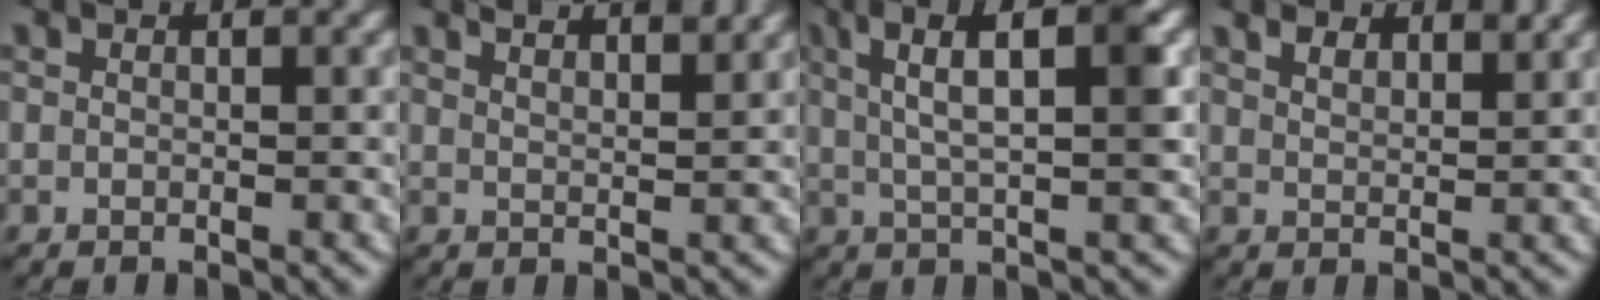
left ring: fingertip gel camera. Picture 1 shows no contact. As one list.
[{"total": 3.4, "force": [3.2, 0.0, 1.3], "torque": [-0.019, -0.008, 0.061]}, {"total": 6.5, "force": [2.0, 1.6, 6.0], "torque": [-0.089, 0.012, 0.032]}, {"total": 2.5, "force": [2.2, 0.3, 1.1], "torque": [-0.021, -0.010, 0.049]}]